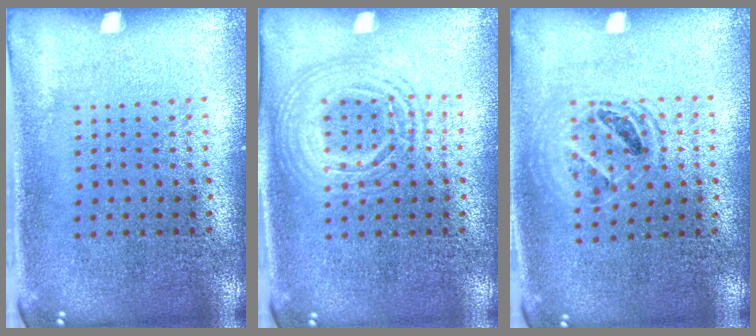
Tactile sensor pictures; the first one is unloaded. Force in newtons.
{"total": 1.6, "press": 1.6, "slide": 0.2}
{"total": 1.4, "press": 1.3, "slide": 0.5}